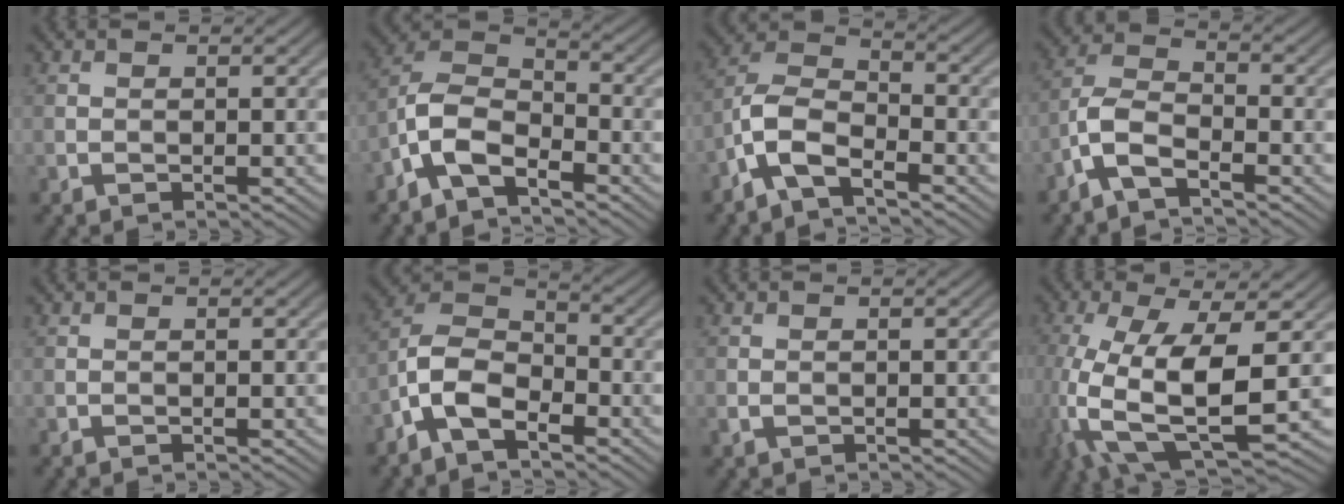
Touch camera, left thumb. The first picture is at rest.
{"total": 8.1, "force": [-4.9, 3.6, 5.3], "torque": [-0.104, 0.008, -0.113]}
{"total": 7.2, "force": [-4.5, 2.8, 4.9], "torque": [-0.097, 0.006, -0.106]}
{"total": 5.3, "force": [-3.5, 1.8, 3.6], "torque": [-0.079, 0.002, -0.089]}
{"total": 0.0}
{"total": 8.6, "force": [-4.7, 4.3, 5.8], "torque": [-0.116, 0.006, -0.107]}
{"total": 0.9, "force": [-0.3, 0.7, 0.5], "torque": [-0.015, -0.003, -0.004]}
{"total": 14.0, "force": [-1.5, 5.5, 12.8], "torque": [-0.279, -0.025, -0.017]}